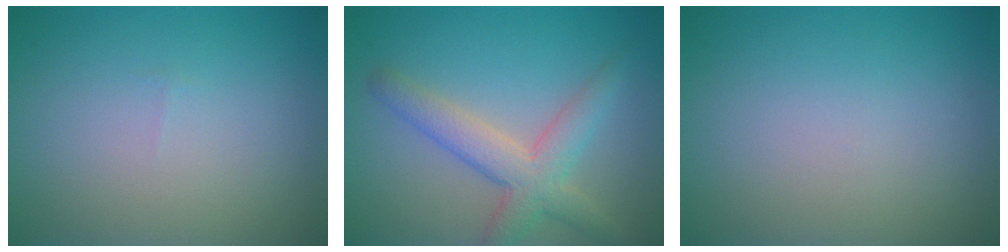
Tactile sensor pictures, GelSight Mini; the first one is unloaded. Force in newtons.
{"total": 4.6, "press": 4.6, "slide": 0.3}
{"total": 0.0}